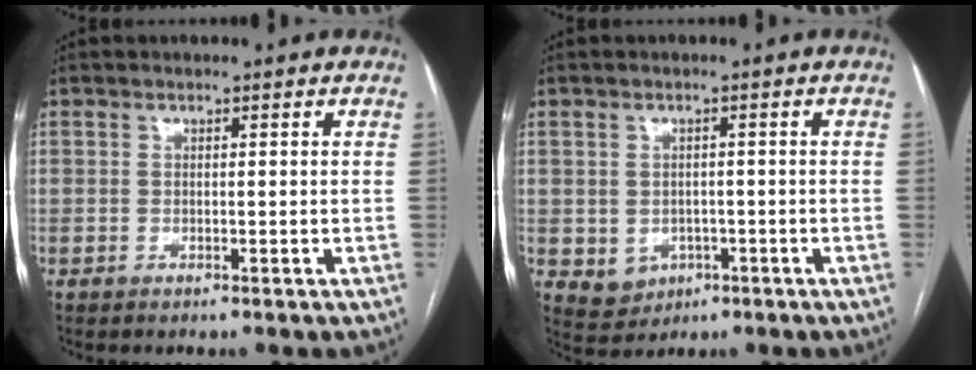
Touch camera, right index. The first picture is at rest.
{"total": 4.7, "force": [-1.3, 4.3, 1.4], "torque": [-0.017, 0.005, -0.007]}